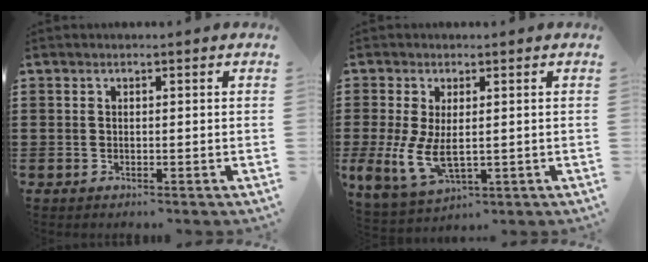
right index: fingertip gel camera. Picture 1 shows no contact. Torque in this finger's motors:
{"motor_torque": [2.14, 0.00, 0.47, 0.21]}